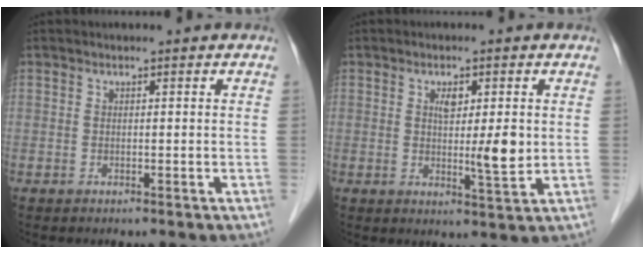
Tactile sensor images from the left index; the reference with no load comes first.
{"total": 5.6, "force": [0.7, 1.3, 5.4], "torque": [-0.081, -0.006, 0.011]}